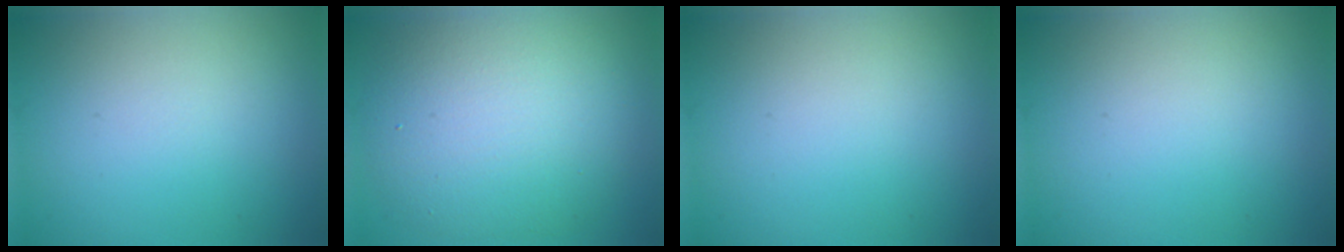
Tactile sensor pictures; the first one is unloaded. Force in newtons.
{"total": 9.0, "press": 9.0, "slide": 0.5}
{"total": 0.0}
{"total": 0.0}